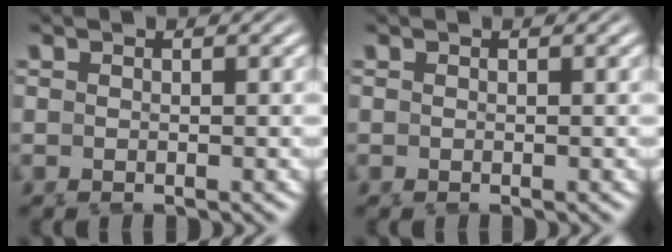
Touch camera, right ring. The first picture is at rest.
{"total": 0.0}